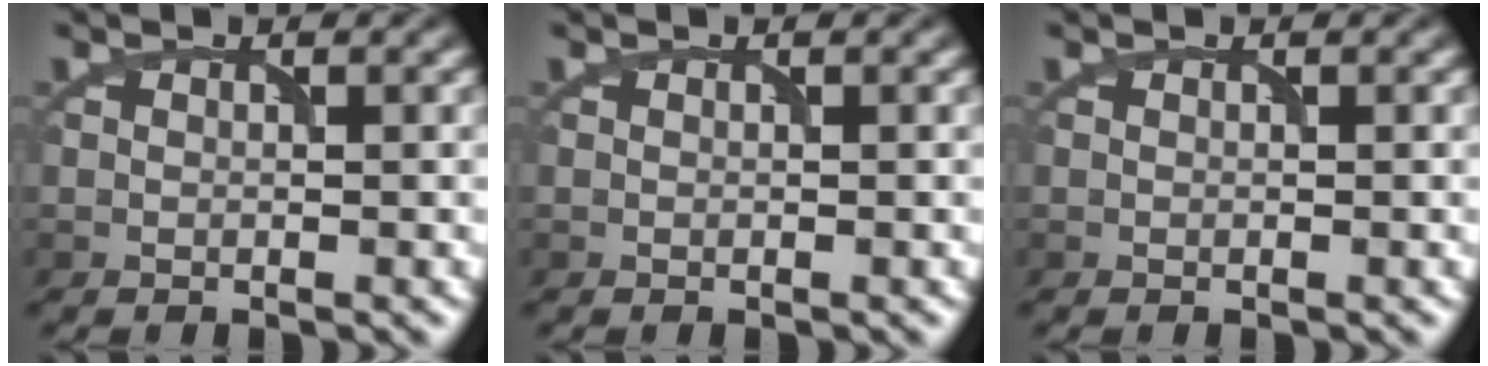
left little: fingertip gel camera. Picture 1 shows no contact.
{"total": 0.0}
{"total": 0.0}